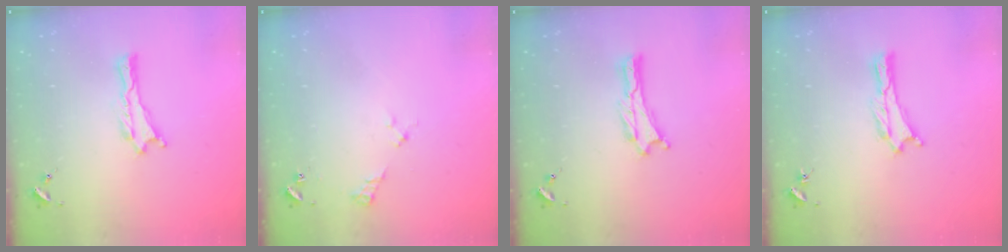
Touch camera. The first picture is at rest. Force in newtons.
{"total": 2.5, "press": 2.5, "slide": 0.3}
{"total": 0.0}
{"total": 0.0}